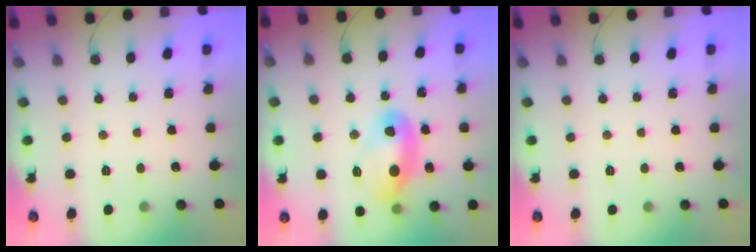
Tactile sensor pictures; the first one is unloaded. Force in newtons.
{"total": 12.2, "press": 12.2, "slide": 1.0}
{"total": 0.0}